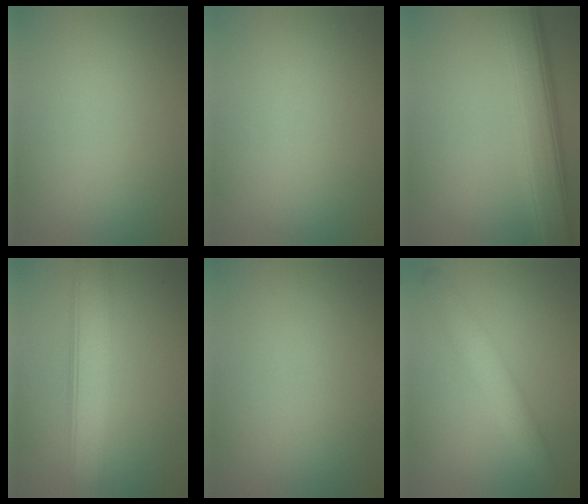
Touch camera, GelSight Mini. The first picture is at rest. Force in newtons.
{"total": 0.0}
{"total": 7.8, "press": 7.8, "slide": 0.3}
{"total": 6.9, "press": 6.9, "slide": 0.3}
{"total": 0.0}
{"total": 3.4, "press": 3.4, "slide": 0.1}